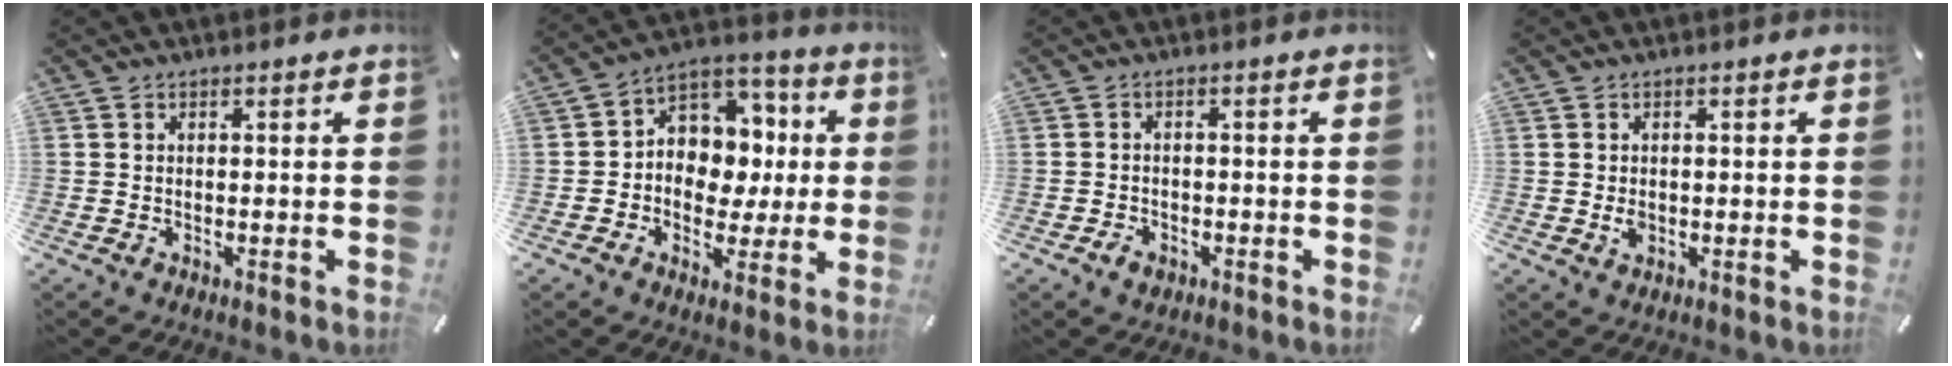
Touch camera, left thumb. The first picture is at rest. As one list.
[{"total": 10.4, "force": [0.5, 9.7, 3.6], "torque": [-0.054, -0.011, 0.017]}, {"total": 2.5, "force": [-1.4, 1.8, 1.0], "torque": [-0.016, 0.008, -0.029]}, {"total": 1.8, "force": [0.0, 1.4, 1.1], "torque": [-0.015, 0.001, -0.004]}]